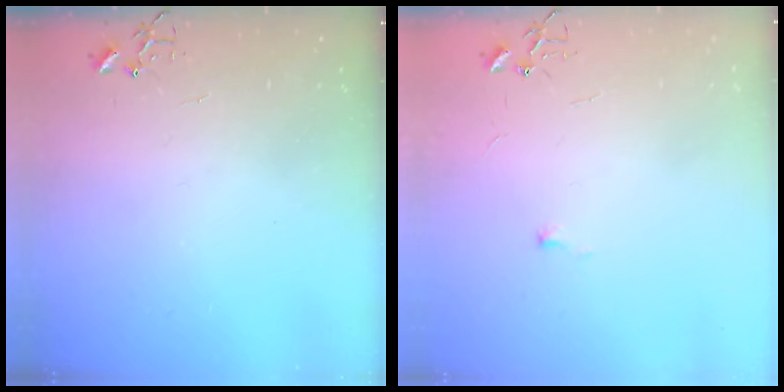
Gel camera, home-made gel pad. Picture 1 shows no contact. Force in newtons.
{"total": 3.4, "press": 3.4, "slide": 0.5}